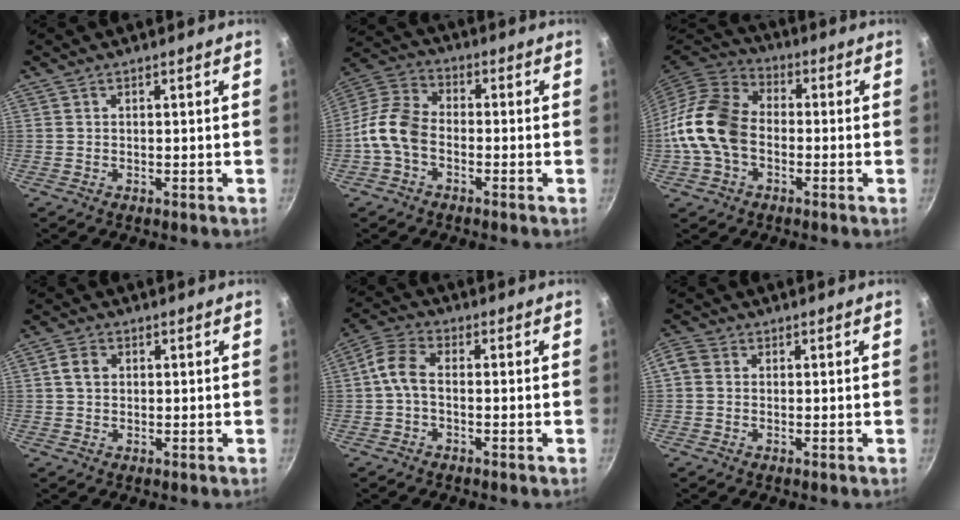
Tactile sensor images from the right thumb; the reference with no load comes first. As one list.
[{"total": 9.2, "force": [-2.9, 6.1, 6.2], "torque": [-0.118, 0.038, -0.077]}, {"total": 14.2, "force": [-2.3, 10.2, 9.6], "torque": [-0.158, 0.033, -0.061]}, {"total": 3.4, "force": [0.6, 2.7, 2.0], "torque": [-0.027, 0.007, 0.009]}, {"total": 5.6, "force": [-0.9, 3.2, 4.5], "torque": [-0.102, 0.026, -0.031]}, {"total": 3.3, "force": [0.3, 2.9, 1.5], "torque": [-0.028, 0.007, -0.009]}]